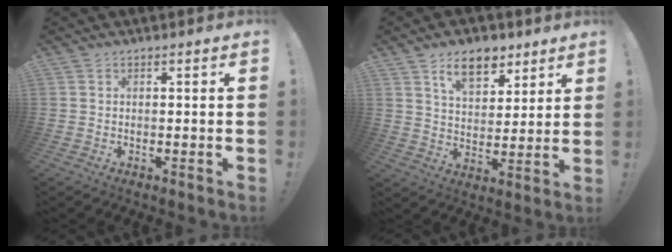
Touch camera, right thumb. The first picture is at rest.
{"total": 11.3, "force": [7.0, 6.7, 5.9], "torque": [-0.084, -0.031, 0.129]}